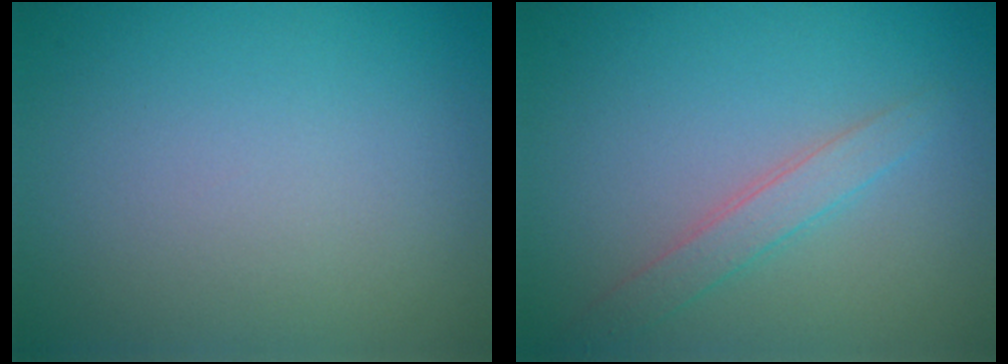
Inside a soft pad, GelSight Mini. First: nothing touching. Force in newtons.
{"total": 2.0, "press": 2.0, "slide": 0.1}